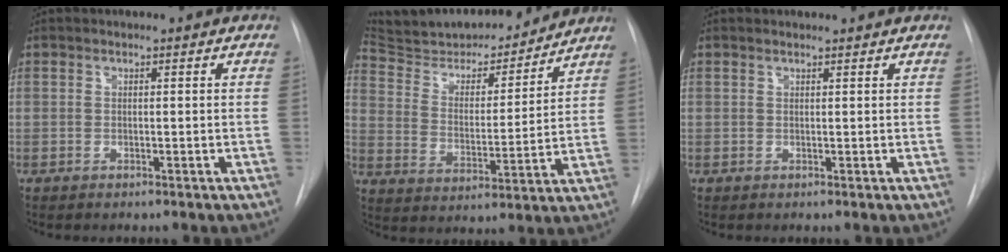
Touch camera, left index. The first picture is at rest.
{"total": 20.0, "force": [18.6, 4.7, 5.9], "torque": [-0.103, -0.004, 0.288]}
{"total": 1.4, "force": [1.4, 0.1, 0.1], "torque": [-0.009, 0.012, 0.022]}